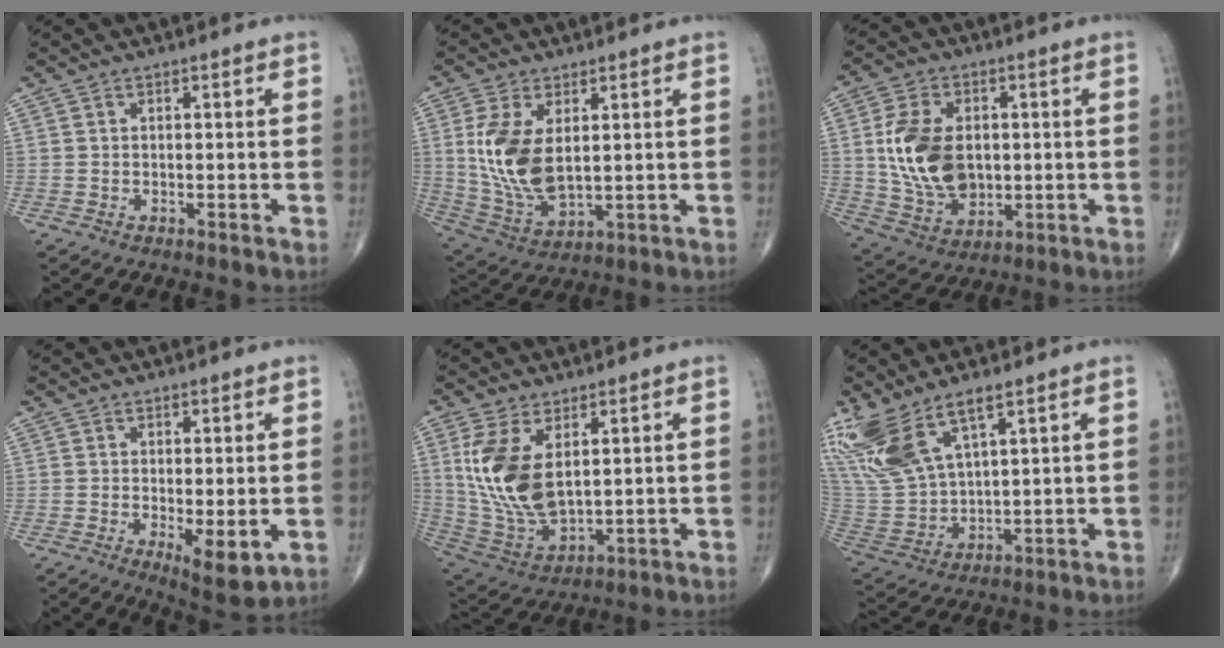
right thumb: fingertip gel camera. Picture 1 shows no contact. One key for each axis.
{"total": 12.9, "fx": 2.4, "fy": 6.8, "fz": 10.6, "tx": -0.215, "ty": -0.016, "tz": 0.063}
{"total": 15.0, "fx": 1.1, "fy": 10.0, "fz": 11.1, "tx": -0.191, "ty": -0.008, "tz": 0.032}
{"total": 6.3, "fx": -1.2, "fy": 2.2, "fz": 5.7, "tx": -0.084, "ty": -0.021, "tz": -0.013}
{"total": 14.8, "fx": 3.8, "fy": 7.8, "fz": 12.0, "tx": -0.242, "ty": -0.020, "tz": 0.095}
{"total": 14.7, "fx": 9.0, "fy": 5.5, "fz": 10.2, "tx": -0.221, "ty": -0.032, "tz": 0.198}